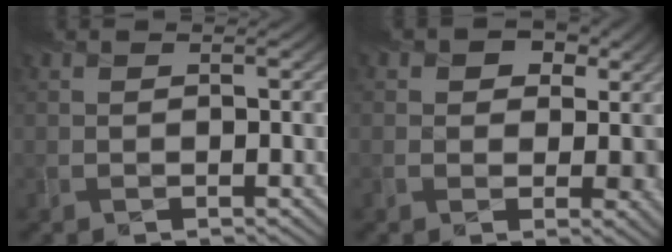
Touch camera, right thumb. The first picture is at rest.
{"total": 6.9, "force": [1.7, 5.5, 3.9], "torque": [-0.052, 0.000, 0.018]}